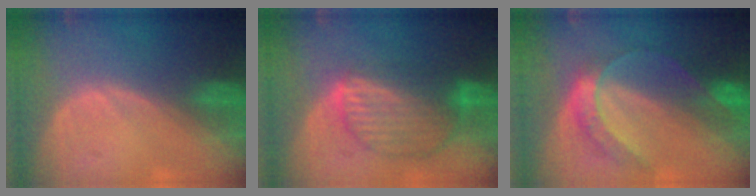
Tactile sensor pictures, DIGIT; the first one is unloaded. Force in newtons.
{"total": 8.7, "press": 7.6, "slide": 4.1}
{"total": 7.0, "press": 5.8, "slide": 3.9}